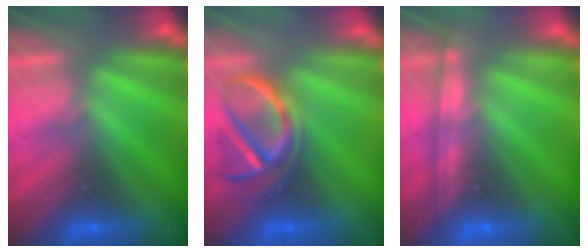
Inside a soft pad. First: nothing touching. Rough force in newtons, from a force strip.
{"total": 3.6}
{"total": 1.2}